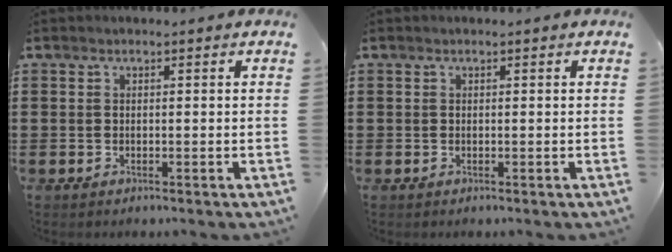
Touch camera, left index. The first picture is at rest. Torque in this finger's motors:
{"motor_torque": [0.00, 0.00, 0.00, -0.01]}